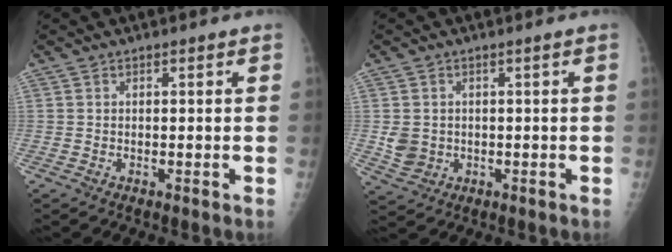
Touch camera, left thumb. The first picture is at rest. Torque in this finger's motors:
{"motor_torque": [0.54, 0.44, 0.02, -0.20, 0.06]}